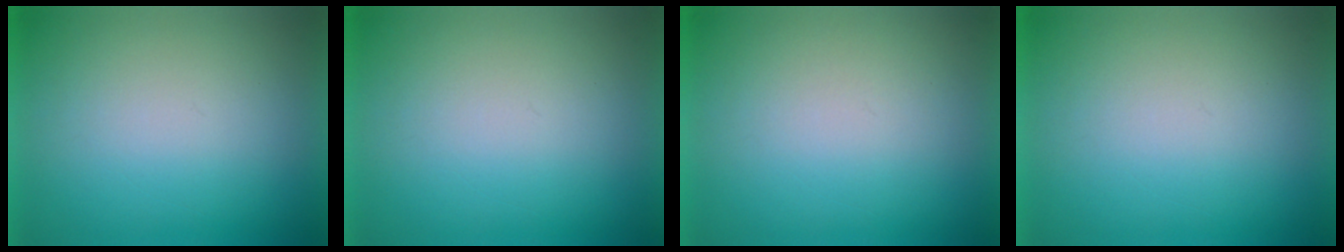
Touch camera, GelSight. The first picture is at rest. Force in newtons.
{"total": 1.2}
{"total": 1.1}
{"total": 0.0}